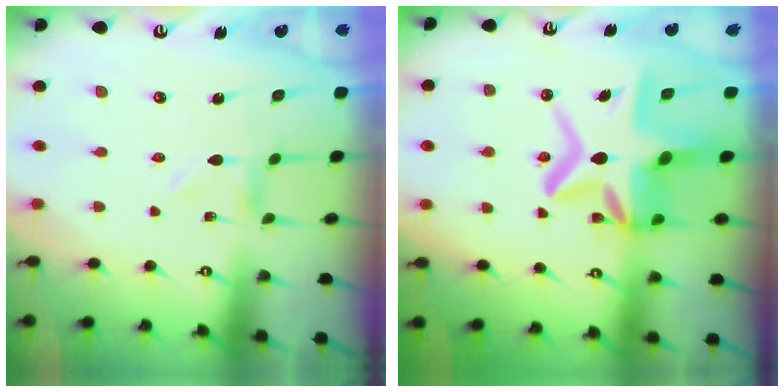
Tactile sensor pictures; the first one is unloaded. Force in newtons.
{"total": 15.3, "press": 15.1, "slide": 2.7}